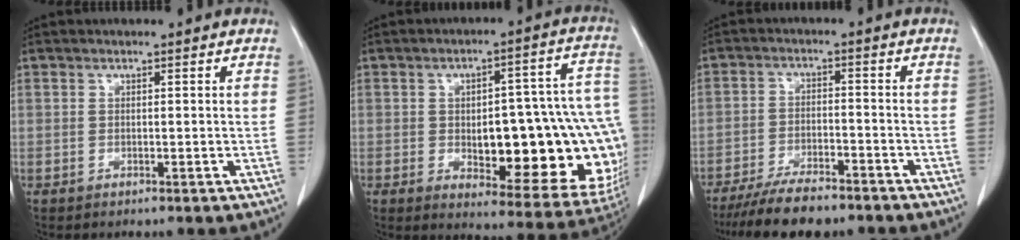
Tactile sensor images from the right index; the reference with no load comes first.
{"total": 25.6, "force": [-3.5, 8.1, 24.0], "torque": [-0.216, 0.034, -0.016]}
{"total": 9.5, "force": [-7.9, 2.5, 4.7], "torque": [-0.077, -0.016, -0.131]}